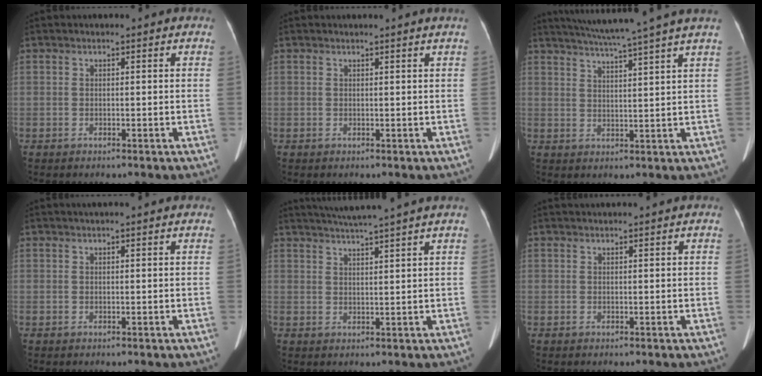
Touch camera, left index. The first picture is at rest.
{"total": 1.2, "force": [1.1, -0.4, 0.4], "torque": [-0.012, -0.004, 0.019]}
{"total": 12.5, "force": [10.5, -2.1, 6.5], "torque": [-0.112, -0.002, 0.142]}
{"total": 2.1, "force": [1.7, -0.3, 1.1], "torque": [-0.013, 0.022, 0.030]}
{"total": 7.6, "force": [6.5, -1.8, 3.5], "torque": [-0.055, 0.012, 0.093]}
{"total": 1.6, "force": [1.4, -0.4, 0.6], "torque": [-0.005, 0.020, 0.031]}